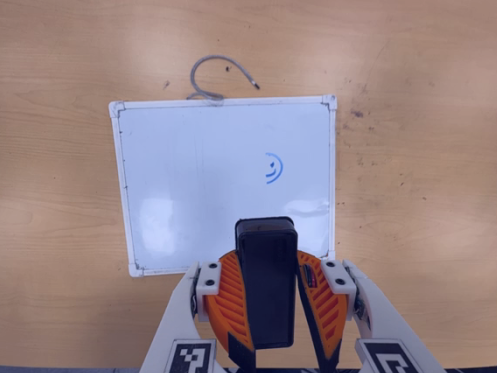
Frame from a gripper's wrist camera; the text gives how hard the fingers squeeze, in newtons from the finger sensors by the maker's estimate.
{"total": 9.9, "left": 9.5, "right": 10.3}